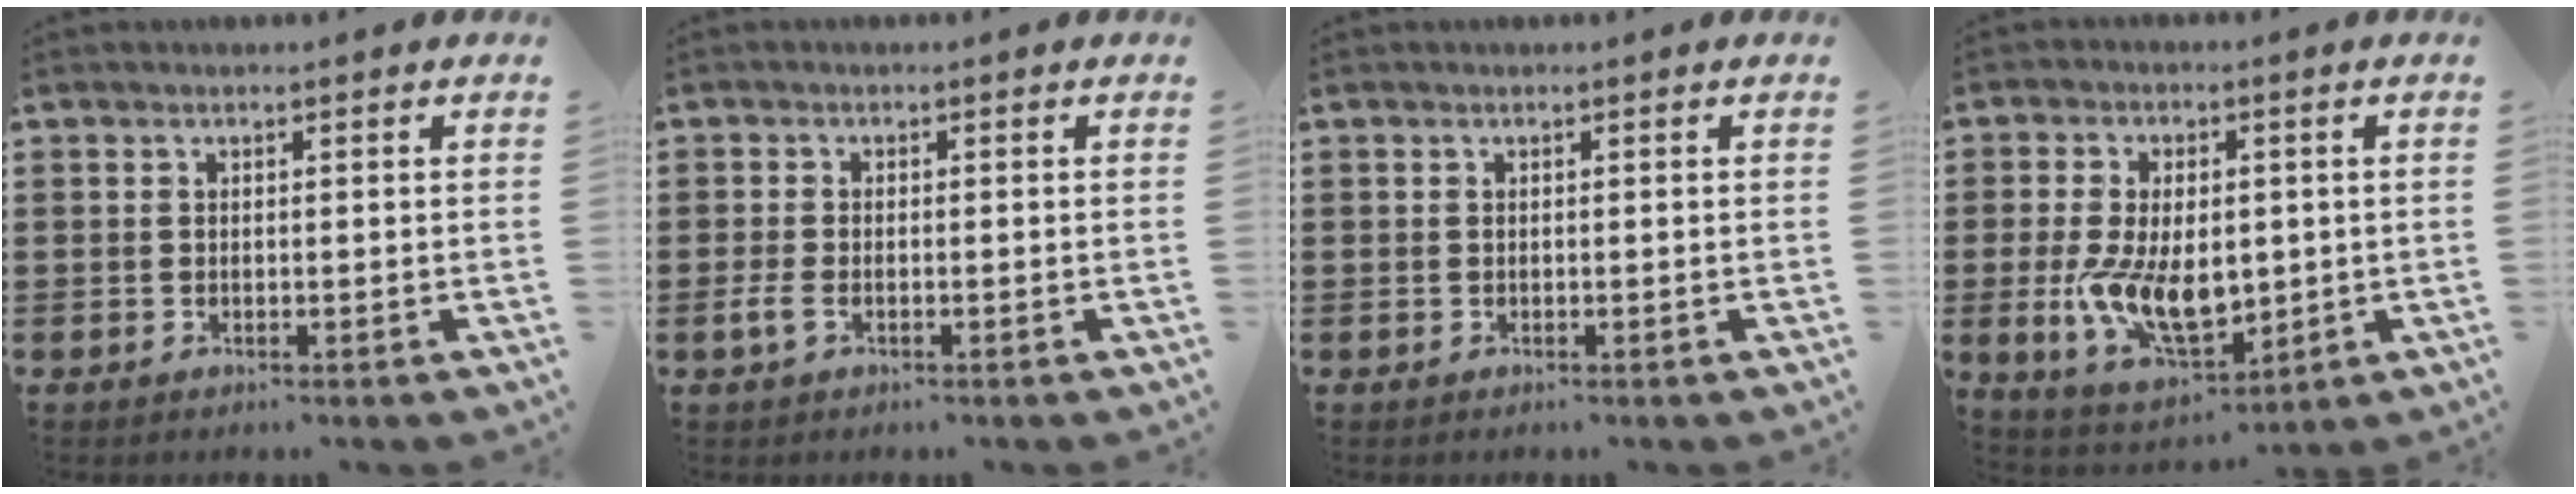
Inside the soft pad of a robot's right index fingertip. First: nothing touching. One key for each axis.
{"total": 1.9, "fx": -0.8, "fy": 1.0, "fz": 1.5, "tx": -0.043, "ty": -0.007, "tz": -0.020}
{"total": 0.0}
{"total": 10.9, "fx": -1.2, "fy": 6.4, "fz": 8.8, "tx": -0.170, "ty": -0.002, "tz": -0.018}